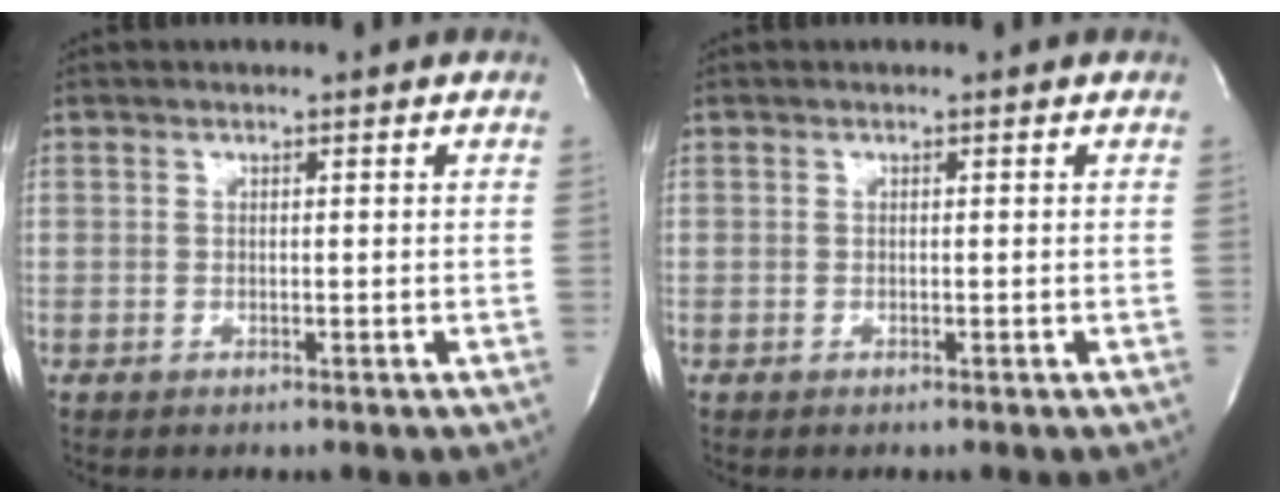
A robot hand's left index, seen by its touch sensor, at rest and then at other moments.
{"total": 0.0}